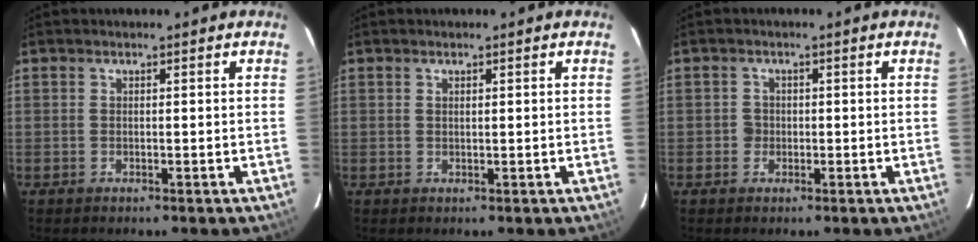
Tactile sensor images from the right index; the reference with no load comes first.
{"total": 0.7, "force": [0.4, 0.3, 0.5], "torque": [-0.009, 0.002, 0.007]}
{"total": 1.8, "force": [-0.5, 1.7, 0.1], "torque": [-0.002, 0.004, -0.007]}